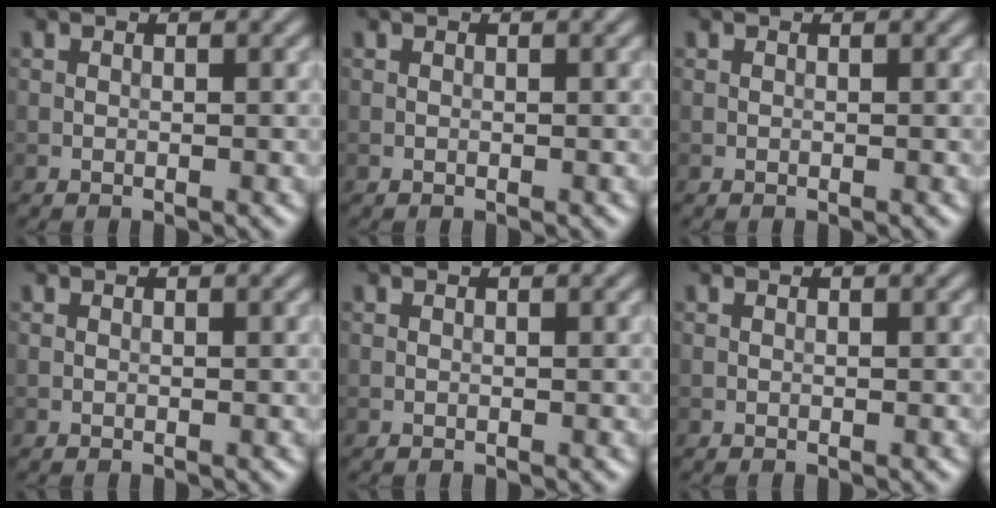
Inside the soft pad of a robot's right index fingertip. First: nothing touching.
{"total": 0.0}
{"total": 0.0}
{"total": 0.0}
{"total": 0.0}
{"total": 0.0}